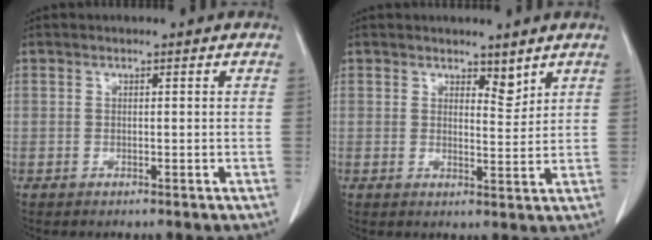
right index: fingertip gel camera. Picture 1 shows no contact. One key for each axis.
{"total": 2.9, "fx": 2.3, "fy": 1.1, "fz": 1.5, "tx": -0.023, "ty": -0.009, "tz": 0.041}